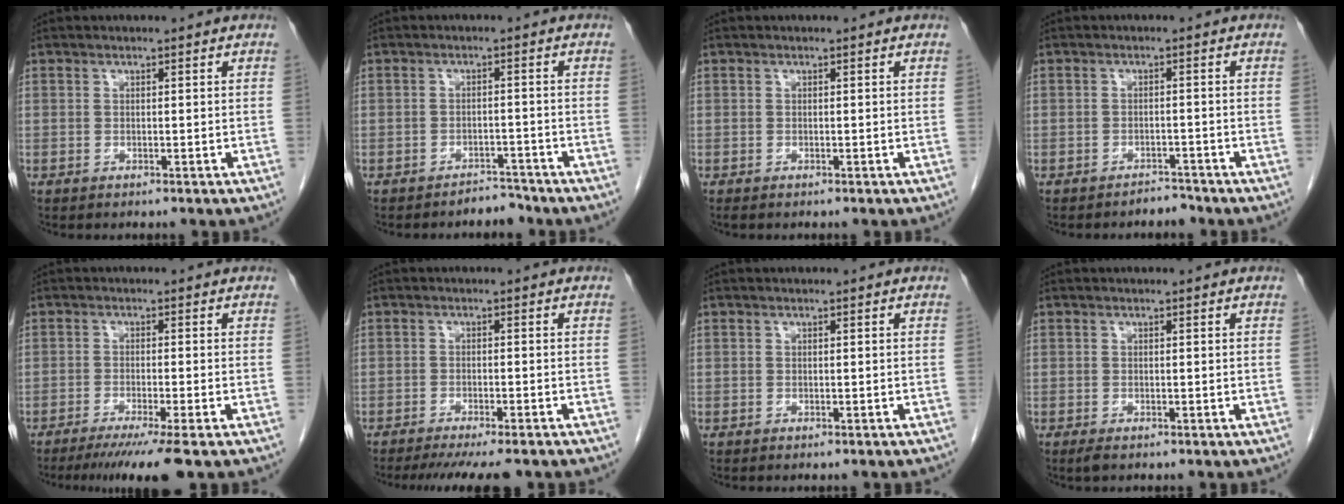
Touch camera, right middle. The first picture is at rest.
{"total": 2.2, "force": [-2.1, 0.6, -0.3], "torque": [0.006, -0.002, -0.029]}
{"total": 0.0}
{"total": 1.7, "force": [-1.6, 0.4, -0.2], "torque": [0.002, -0.003, -0.023]}
{"total": 7.5, "force": [-5.5, -1.1, 5.0], "torque": [-0.071, -0.023, -0.087]}
{"total": 10.0, "force": [-8.5, 1.0, 5.1], "torque": [-0.066, -0.018, -0.117]}
{"total": 0.8, "force": [-0.8, 0.1, 0.2], "torque": [-0.001, -0.001, -0.012]}
{"total": 1.0, "force": [-0.7, 0.3, 0.7], "torque": [-0.014, -0.002, -0.009]}